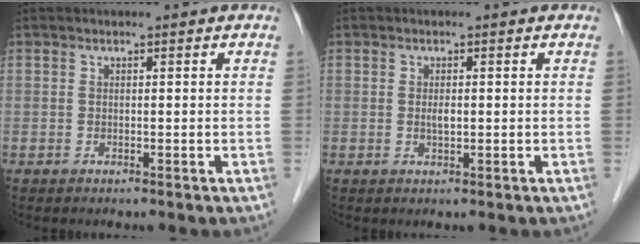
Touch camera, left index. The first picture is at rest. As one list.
[{"total": 1.4, "force": [0.0, 0.5, 1.3], "torque": [-0.024, 0.000, 0.001]}]